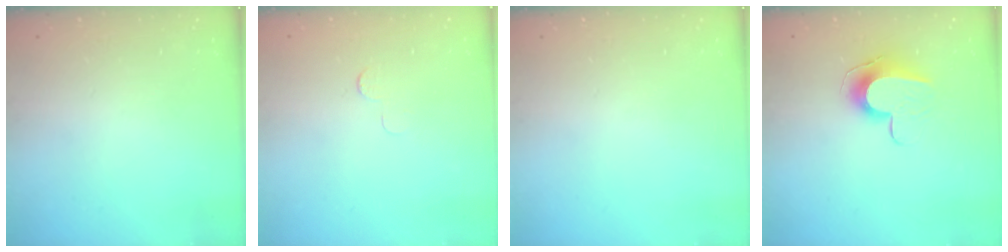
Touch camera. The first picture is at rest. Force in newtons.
{"total": 2.5, "press": 2.5, "slide": 0.2}
{"total": 0.0}
{"total": 9.6, "press": 9.6, "slide": 0.1}